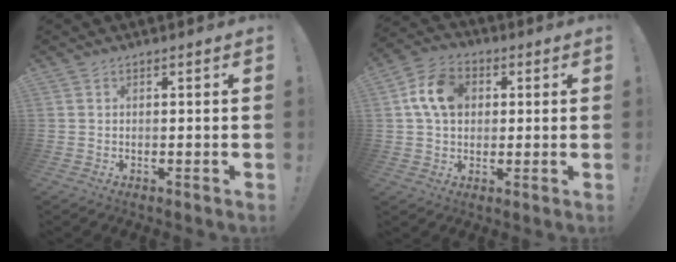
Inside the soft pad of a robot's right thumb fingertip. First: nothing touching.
{"total": 12.0, "force": [2.7, 8.9, 7.6], "torque": [-0.125, 0.013, 0.054]}